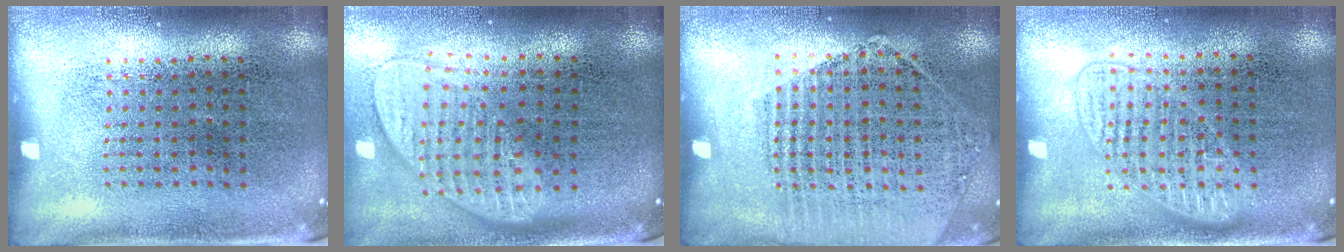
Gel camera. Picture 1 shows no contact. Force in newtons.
{"total": 2.0, "press": 1.5, "slide": 1.2}
{"total": 1.4, "press": 1.4, "slide": 0.1}
{"total": 1.4, "press": 1.3, "slide": 0.4}